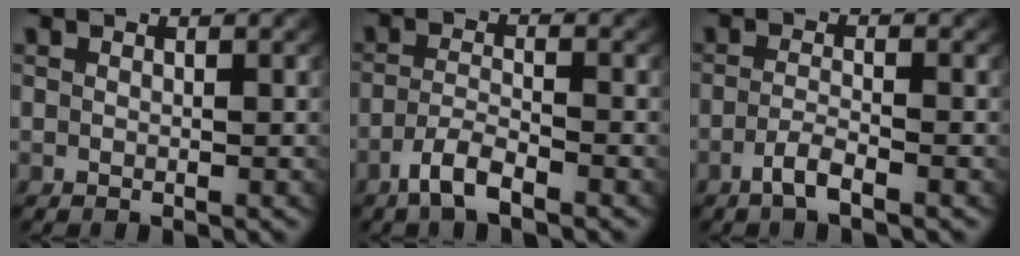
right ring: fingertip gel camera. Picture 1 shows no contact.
{"total": 3.1, "force": [-2.3, 0.8, 1.9], "torque": [-0.043, -0.008, -0.038]}
{"total": 2.2, "force": [-1.7, 0.1, 1.4], "torque": [-0.038, -0.010, -0.028]}